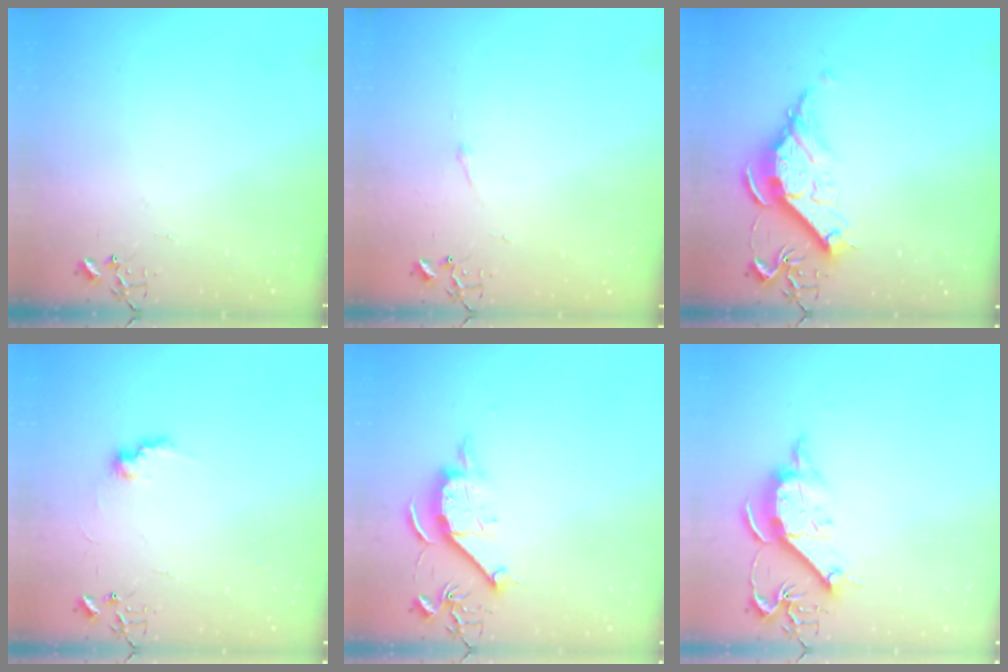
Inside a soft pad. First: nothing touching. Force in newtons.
{"total": 2.9, "press": 2.9, "slide": 0.5}
{"total": 10.8, "press": 10.8, "slide": 0.3}
{"total": 7.5, "press": 7.4, "slide": 0.3}
{"total": 11.3, "press": 11.3, "slide": 0.5}
{"total": 11.7, "press": 11.7, "slide": 0.6}